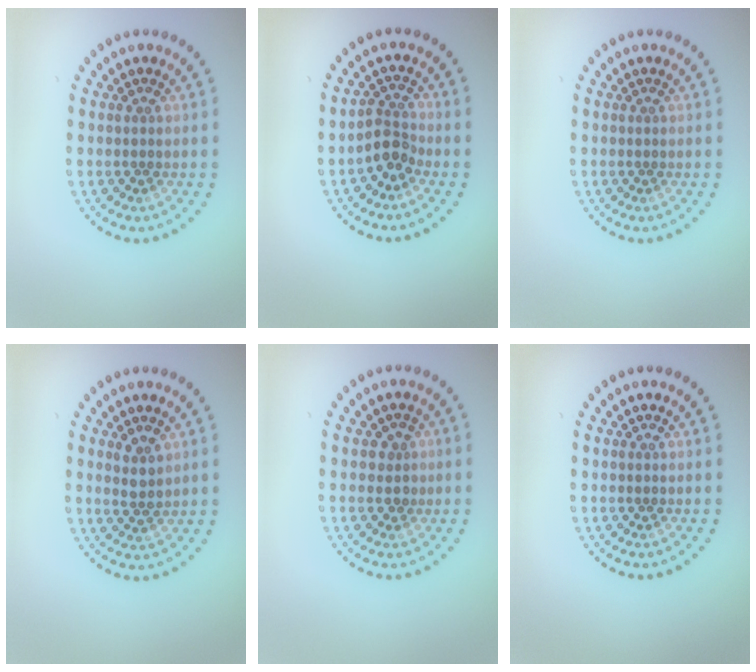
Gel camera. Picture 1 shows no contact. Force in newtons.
{"total": 2.4, "press": 1.8, "slide": 1.5}
{"total": 0.0}
{"total": 1.6, "press": 1.4, "slide": 0.7}
{"total": 1.5, "press": 1.3, "slide": 0.8}
{"total": 0.0}